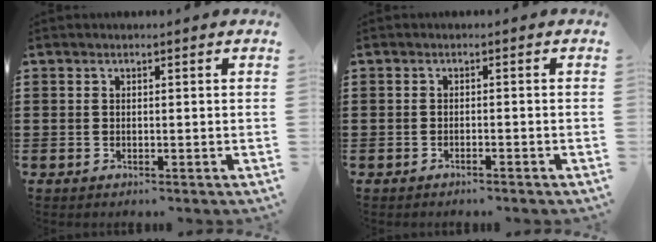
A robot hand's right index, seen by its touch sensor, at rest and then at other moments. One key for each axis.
{"total": 0.9, "fx": -0.8, "fy": -0.1, "fz": 0.3, "tx": -0.008, "ty": -0.001, "tz": -0.016}